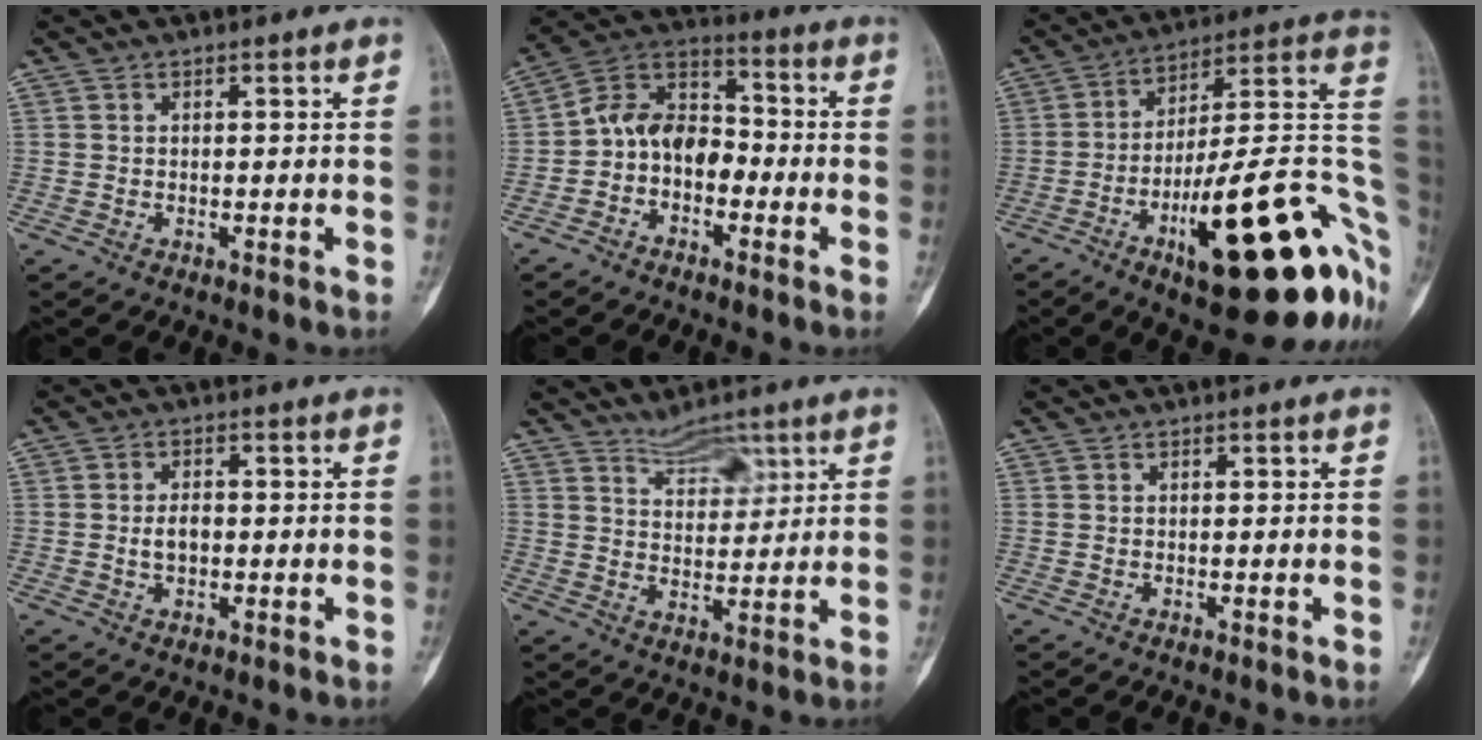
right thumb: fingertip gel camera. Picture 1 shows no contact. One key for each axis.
{"total": 10.2, "fx": -2.7, "fy": 7.4, "fz": 6.4, "tx": -0.086, "ty": 0.053, "tz": -0.062}
{"total": 30.8, "fx": -10.0, "fy": 8.9, "fz": 27.8, "tx": -0.312, "ty": 0.040, "tz": -0.139}
{"total": 3.2, "fx": -0.3, "fy": 2.1, "fz": 2.5, "tx": -0.042, "ty": 0.005, "tz": -0.007}
{"total": 5.8, "fx": 4.3, "fy": 2.5, "fz": 2.9, "tx": -0.025, "ty": -0.035, "tz": 0.078}
{"total": 0.0}